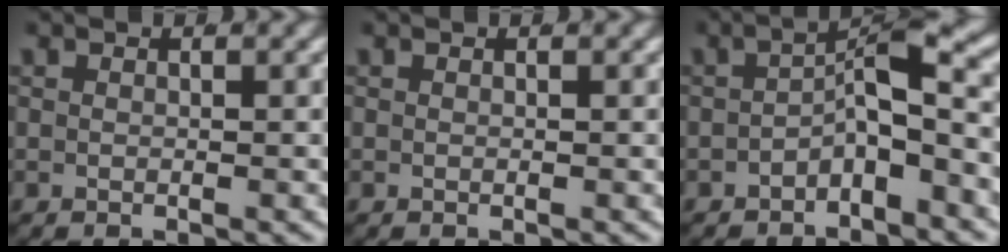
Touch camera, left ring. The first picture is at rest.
{"total": 0.0}
{"total": 3.8, "force": [-1.5, 0.4, 3.4], "torque": [-0.051, -0.008, -0.021]}